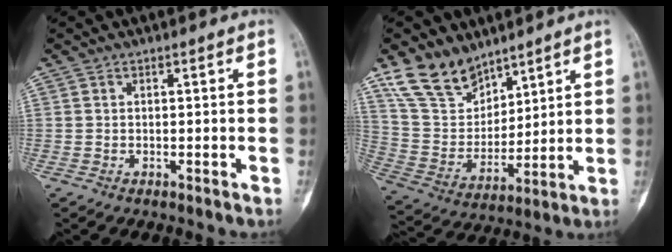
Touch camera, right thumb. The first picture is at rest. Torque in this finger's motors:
{"motor_torque": [-0.69, 2.93, 0.19, 0.07, 0.06]}